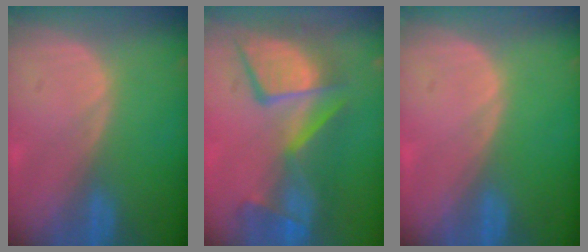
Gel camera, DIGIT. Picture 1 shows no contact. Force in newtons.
{"total": 11.3, "press": 10.5, "slide": 4.2}
{"total": 0.0}